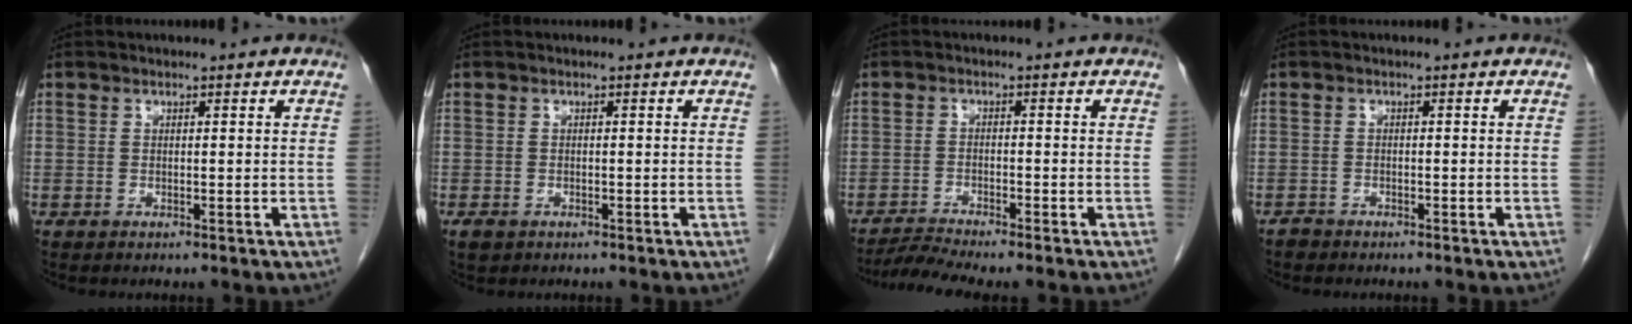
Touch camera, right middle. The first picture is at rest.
{"total": 1.2, "force": [-0.7, 0.9, 0.6], "torque": [-0.015, 0.000, -0.005]}
{"total": 4.1, "force": [-3.7, -1.2, 1.2], "torque": [-0.029, -0.018, -0.070]}
{"total": 0.9, "force": [-0.8, 0.4, 0.0], "torque": [-0.003, 0.001, -0.016]}